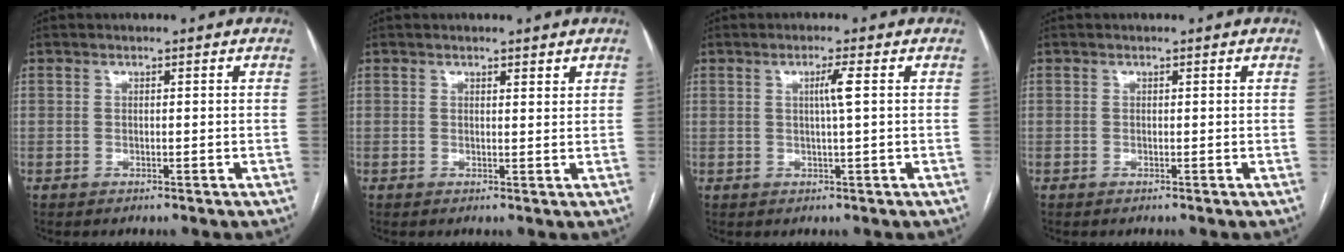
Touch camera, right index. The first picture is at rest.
{"total": 1.5, "force": [1.3, 0.3, 0.7], "torque": [-0.012, -0.001, 0.016]}
{"total": 2.7, "force": [0.5, -0.5, 2.6], "torque": [-0.047, -0.001, 0.008]}
{"total": 0.0}